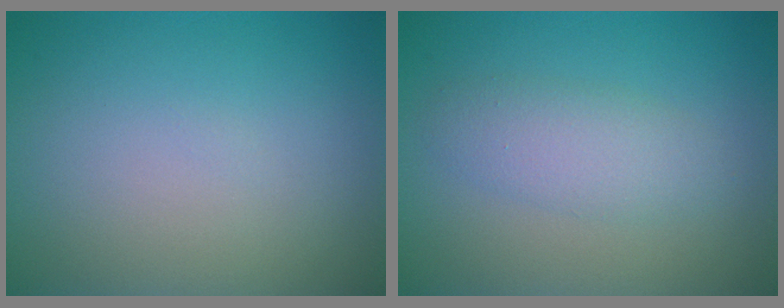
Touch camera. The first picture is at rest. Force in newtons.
{"total": 2.7, "press": 2.7, "slide": 0.0}